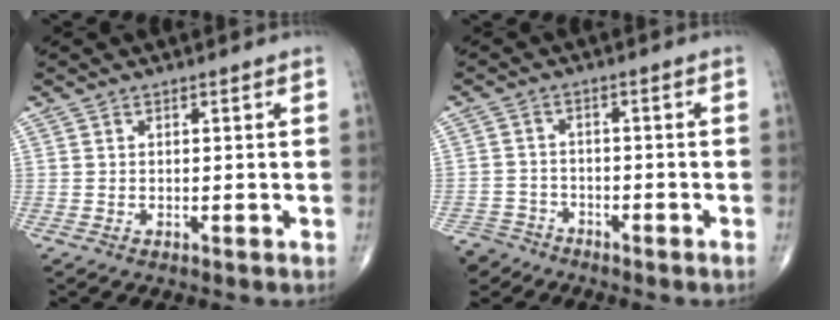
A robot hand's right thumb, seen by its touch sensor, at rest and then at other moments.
{"total": 6.0, "force": [-4.9, 3.4, 0.7], "torque": [-0.015, 0.018, -0.091]}